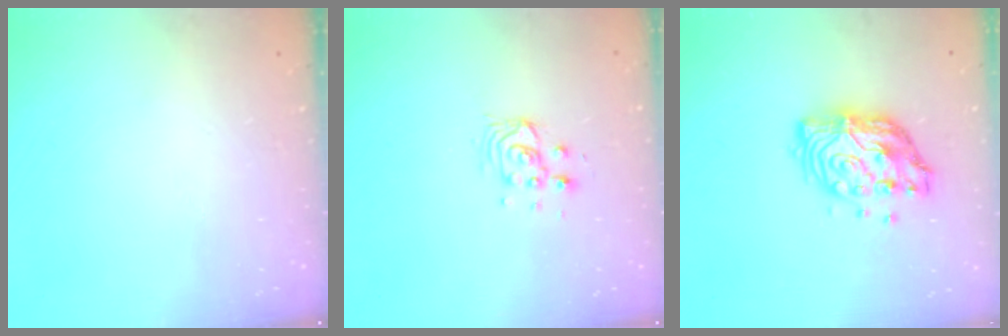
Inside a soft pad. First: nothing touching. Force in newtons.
{"total": 5.8, "press": 5.7, "slide": 1.2}
{"total": 12.2, "press": 12.2, "slide": 1.0}